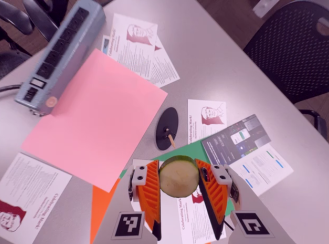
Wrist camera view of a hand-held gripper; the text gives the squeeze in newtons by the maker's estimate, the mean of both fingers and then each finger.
{"total": 11.7, "left": 11.7, "right": 11.7}